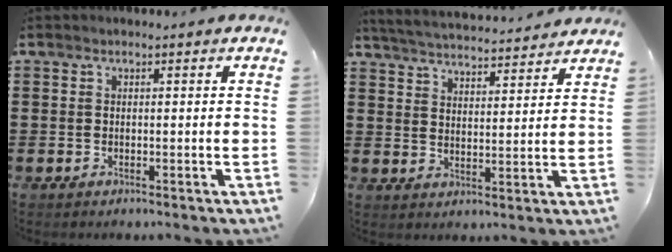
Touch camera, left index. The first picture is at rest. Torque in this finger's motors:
{"motor_torque": [2.14, 0.00, 0.19, 0.08]}